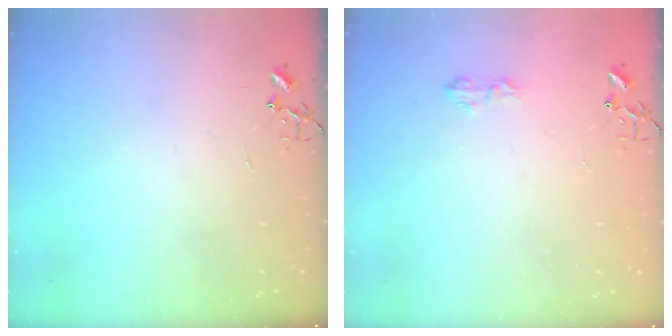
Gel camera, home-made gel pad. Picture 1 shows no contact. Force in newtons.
{"total": 5.9, "press": 5.9, "slide": 0.8}